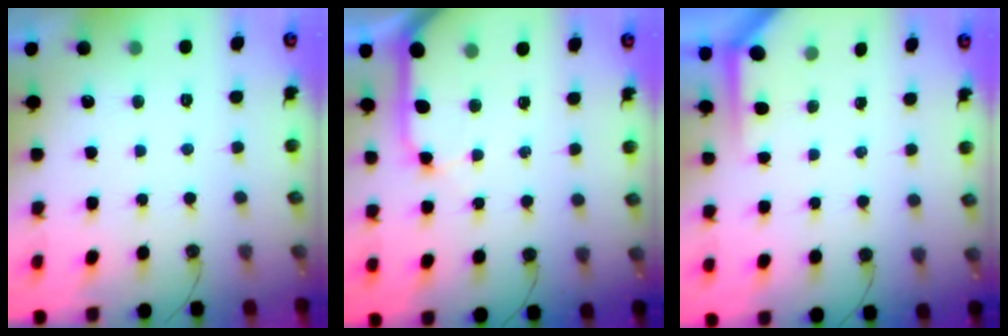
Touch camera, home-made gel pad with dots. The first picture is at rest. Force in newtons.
{"total": 10.8, "press": 10.7, "slide": 1.4}
{"total": 3.3, "press": 3.3, "slide": 0.3}